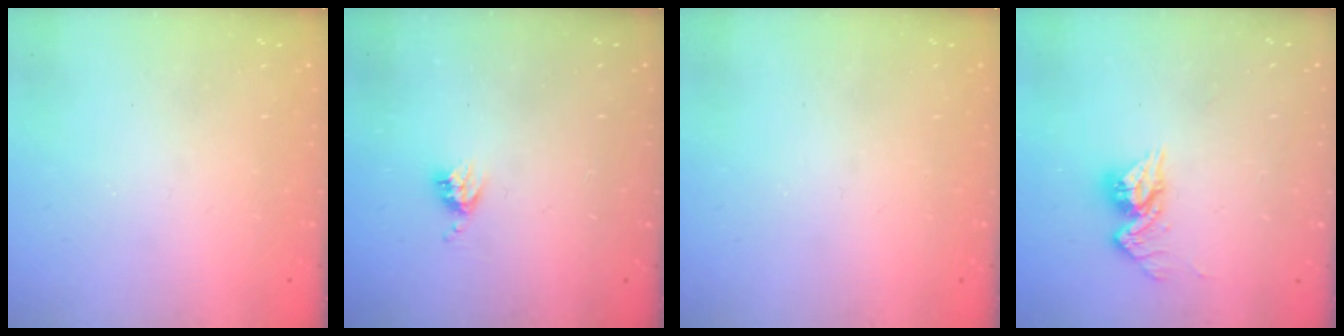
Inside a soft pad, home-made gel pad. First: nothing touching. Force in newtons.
{"total": 4.8, "press": 4.8, "slide": 0.4}
{"total": 0.0}
{"total": 10.1, "press": 10.1, "slide": 0.7}